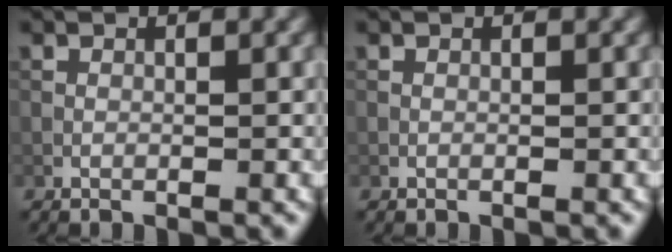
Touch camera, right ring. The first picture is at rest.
{"total": 0.0}